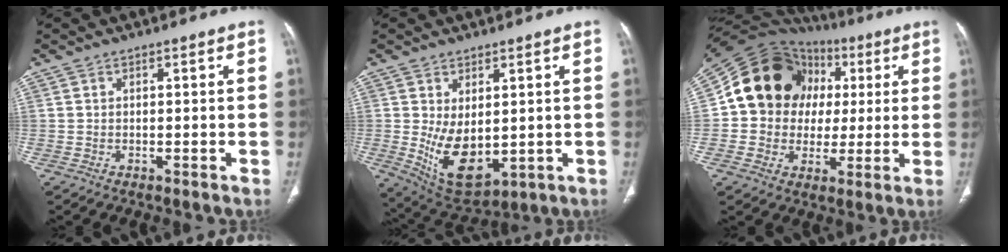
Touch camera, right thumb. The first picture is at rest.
{"total": 10.3, "force": [-0.1, 5.6, 8.7], "torque": [-0.136, -0.019, 0.028]}
{"total": 18.9, "force": [3.7, 16.4, 8.6], "torque": [-0.101, 0.031, 0.069]}